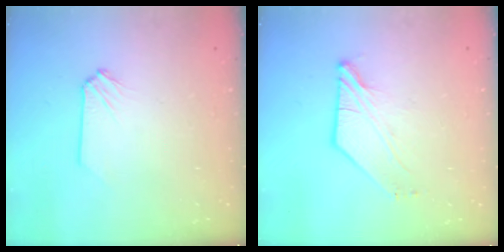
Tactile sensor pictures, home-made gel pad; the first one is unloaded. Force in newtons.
{"total": 6.1, "press": 6.1, "slide": 0.7}